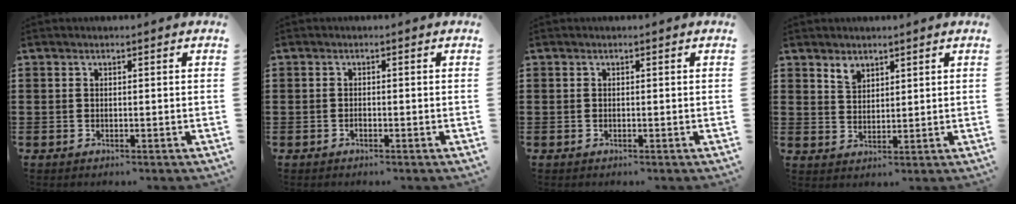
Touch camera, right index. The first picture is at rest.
{"total": 0.6, "force": [-0.4, 0.0, 0.5], "torque": [-0.012, -0.007, -0.006]}
{"total": 0.0}
{"total": 2.6, "force": [2.1, 1.5, 0.6], "torque": [-0.009, -0.001, 0.039]}